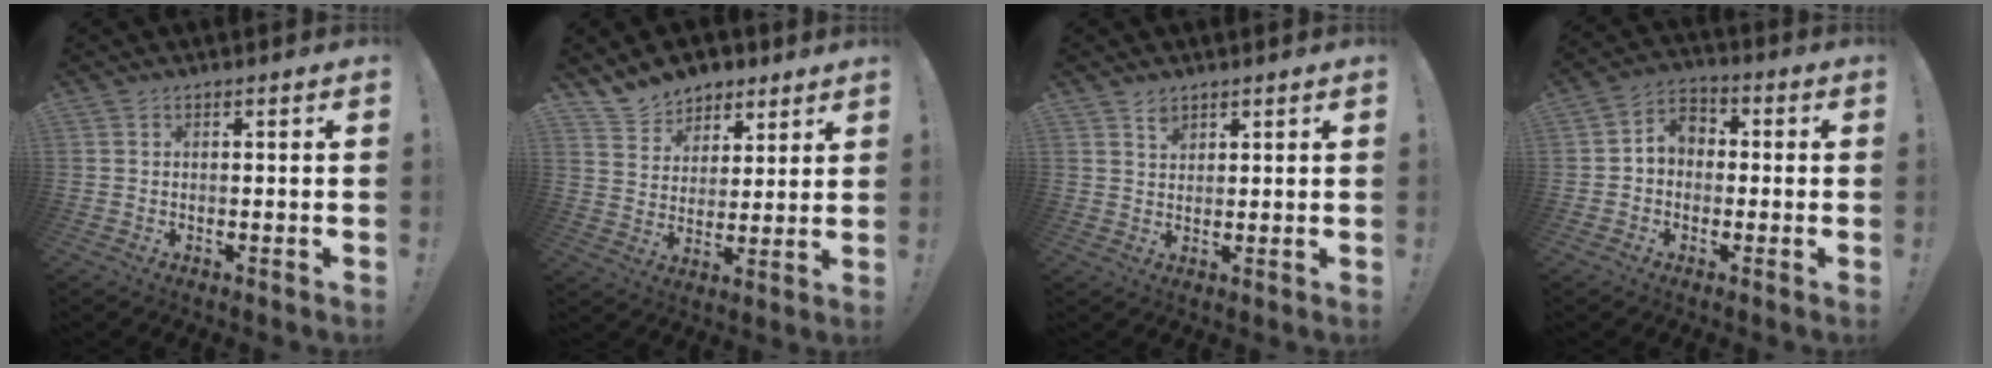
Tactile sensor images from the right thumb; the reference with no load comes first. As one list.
[{"total": 10.4, "force": [8.3, 6.1, 1.3], "torque": [-0.029, -0.066, 0.165]}, {"total": 2.8, "force": [2.2, 1.6, 0.8], "torque": [0.005, -0.021, 0.034]}, {"total": 6.4, "force": [-0.3, 5.6, 3.2], "torque": [-0.055, 0.023, -0.001]}]